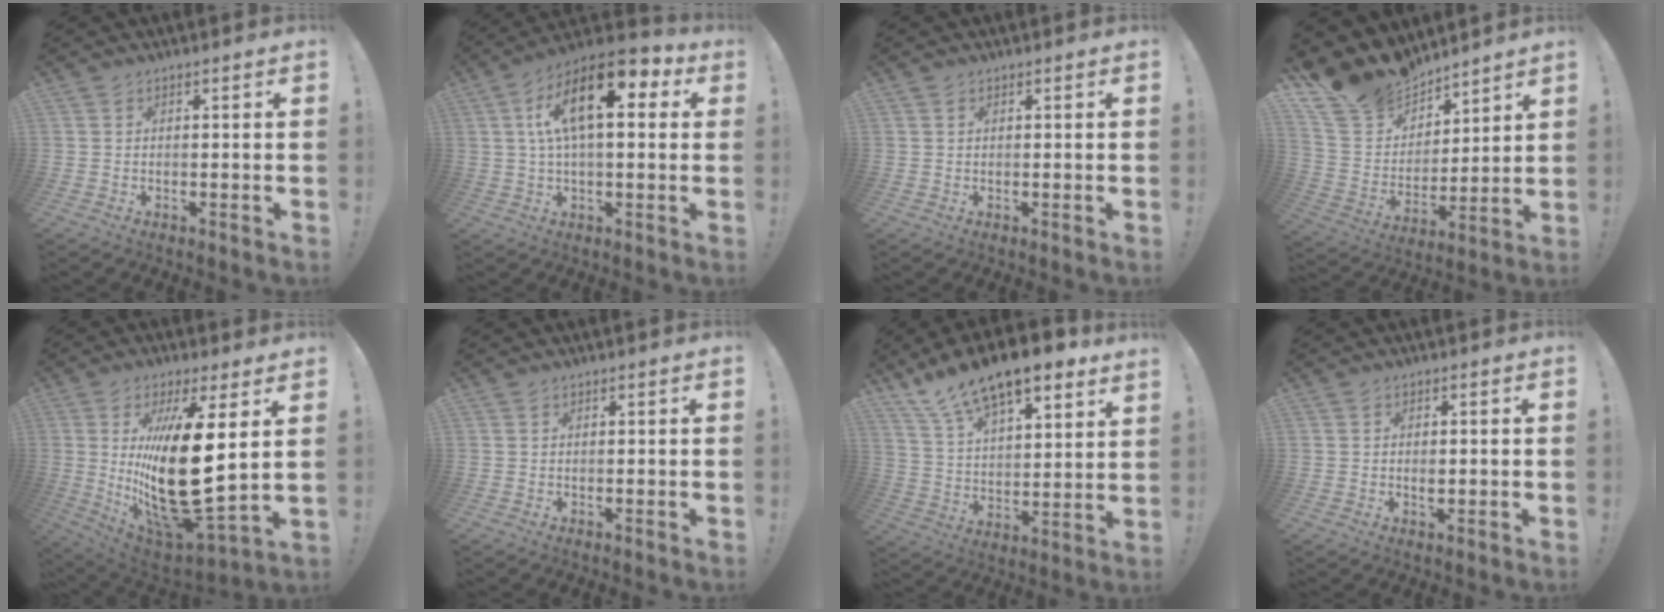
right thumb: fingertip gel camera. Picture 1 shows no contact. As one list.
[{"total": 17.5, "force": [5.4, 6.7, 15.2], "torque": [-0.261, -0.012, 0.083]}, {"total": 0.6, "force": [0.5, 0.3, 0.3], "torque": [-0.003, -0.003, 0.008]}, {"total": 14.4, "force": [12.4, 7.1, 1.8], "torque": [-0.054, -0.104, 0.237]}, {"total": 25.7, "force": [4.0, 8.3, 24.0], "torque": [-0.446, -0.062, 0.067]}, {"total": 0.0}, {"total": 15.5, "force": [12.2, 4.4, 8.5], "torque": [-0.170, -0.086, 0.217]}, {"total": 1.5, "force": [-0.3, 0.9, 1.2], "torque": [-0.016, -0.001, -0.006]}]